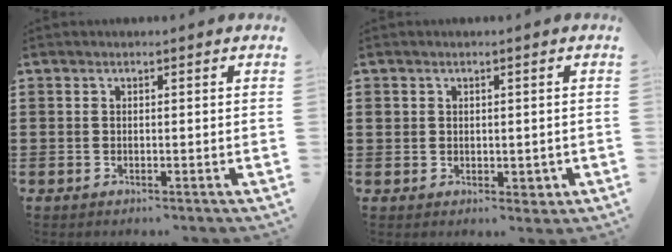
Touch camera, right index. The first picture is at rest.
{"total": 2.1, "force": [0.5, 1.8, 1.0], "torque": [-0.022, 0.007, 0.008]}